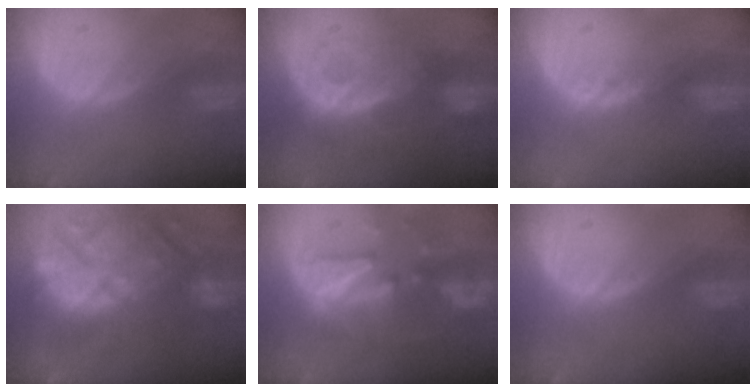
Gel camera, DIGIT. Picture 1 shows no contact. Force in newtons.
{"total": 9.3, "press": 8.3, "slide": 4.2}
{"total": 1.8, "press": 1.5, "slide": 1.0}
{"total": 13.0, "press": 12.2, "slide": 4.3}
{"total": 9.3, "press": 8.5, "slide": 3.7}
{"total": 0.0}